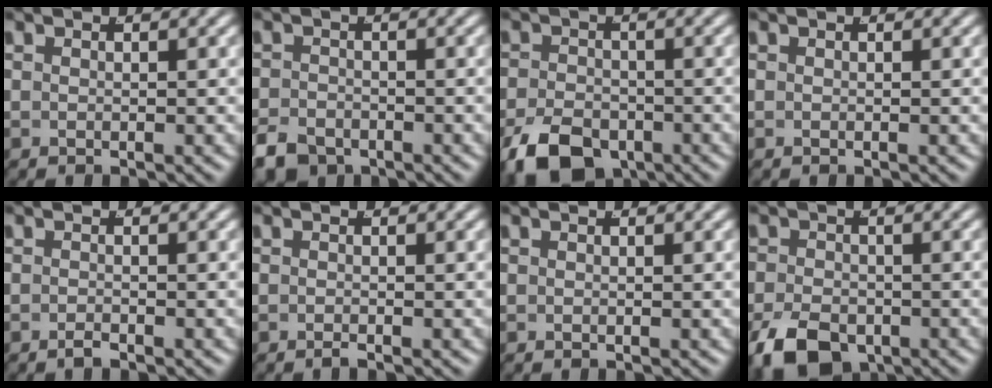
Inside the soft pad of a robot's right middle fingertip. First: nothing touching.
{"total": 3.5, "force": [-2.8, 1.7, 1.0], "torque": [-0.011, -0.015, -0.047]}
{"total": 6.3, "force": [-4.5, 3.3, 2.9], "torque": [-0.037, -0.026, -0.068]}
{"total": 0.0}
{"total": 1.0, "force": [-0.9, -0.3, 0.2], "torque": [-0.004, -0.004, -0.016]}
{"total": 0.7, "force": [-0.6, -0.3, 0.1], "torque": [0.000, -0.002, -0.011]}
{"total": 0.0}
{"total": 5.7, "force": [-3.9, 3.0, 2.9], "torque": [-0.042, -0.028, -0.056]}